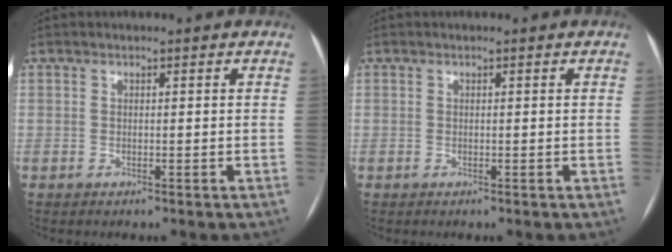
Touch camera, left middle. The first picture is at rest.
{"total": 0.0}